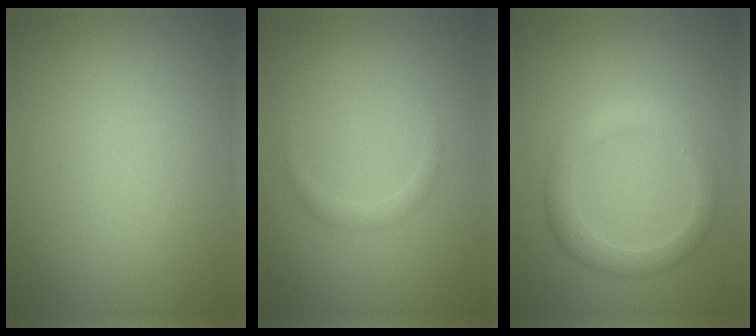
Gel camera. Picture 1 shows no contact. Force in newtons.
{"total": 1.0, "press": 1.0, "slide": 0.0}
{"total": 3.0, "press": 2.9, "slide": 0.3}